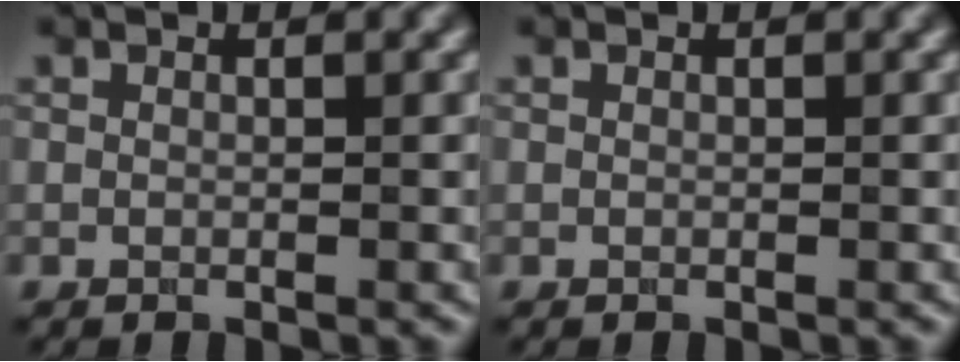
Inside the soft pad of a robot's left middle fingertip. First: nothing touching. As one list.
[{"total": 0.0}]